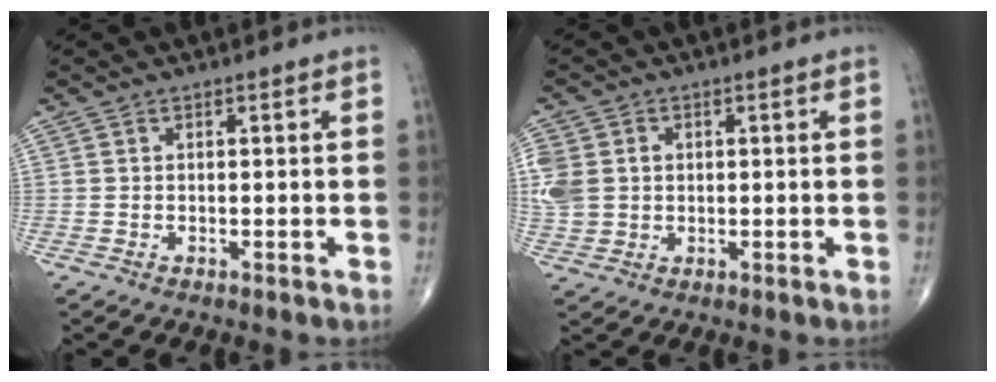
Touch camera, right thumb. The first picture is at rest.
{"total": 10.5, "force": [1.4, 8.9, 5.5], "torque": [-0.150, 0.014, 0.038]}